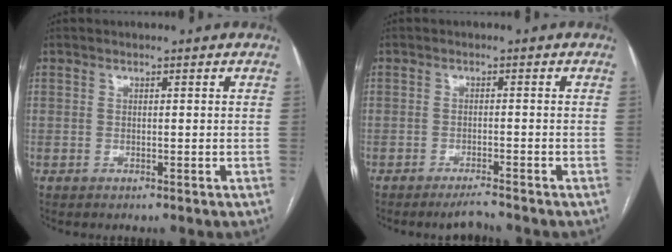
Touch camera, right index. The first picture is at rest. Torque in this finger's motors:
{"motor_torque": [-0.33, 0.02, -0.41, -0.03]}